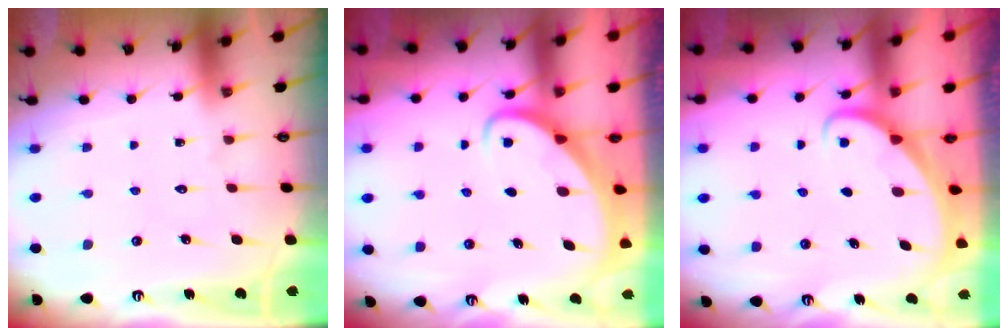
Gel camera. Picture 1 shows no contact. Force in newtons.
{"total": 2.6, "press": 2.6, "slide": 0.3}
{"total": 1.6, "press": 1.6, "slide": 0.0}